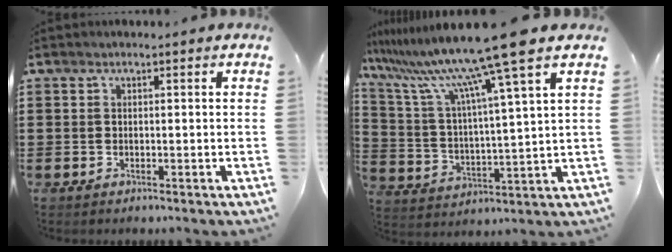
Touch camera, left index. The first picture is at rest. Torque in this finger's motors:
{"motor_torque": [0.63, 0.57, 1.05, 0.21]}